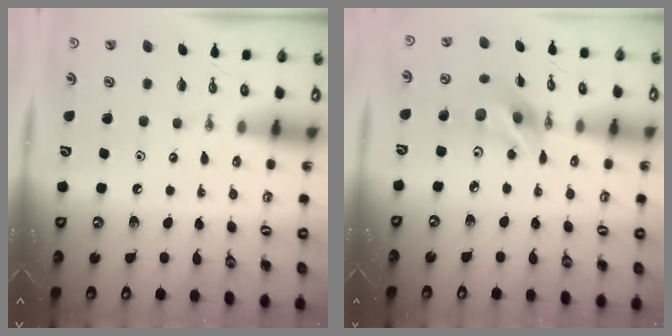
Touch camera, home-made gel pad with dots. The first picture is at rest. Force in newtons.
{"total": 13.4, "press": 13.0, "slide": 3.3}